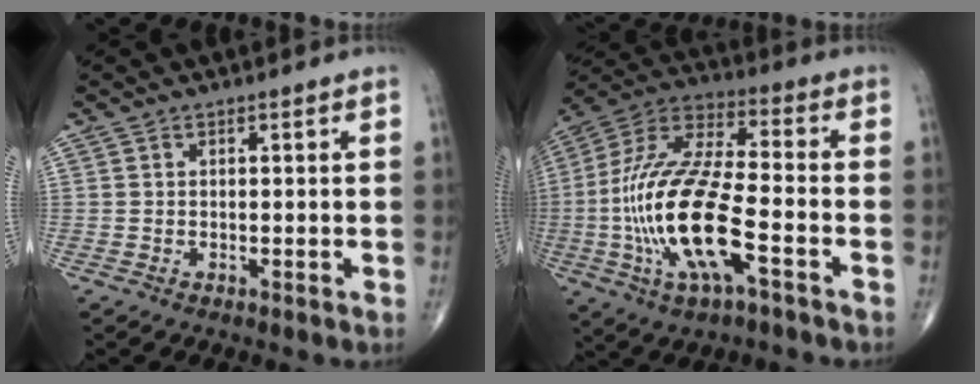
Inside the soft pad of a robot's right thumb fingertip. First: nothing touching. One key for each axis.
{"total": 21.8, "fx": -5.6, "fy": 7.4, "fz": 19.7, "tx": -0.423, "ty": 0.026, "tz": -0.097}